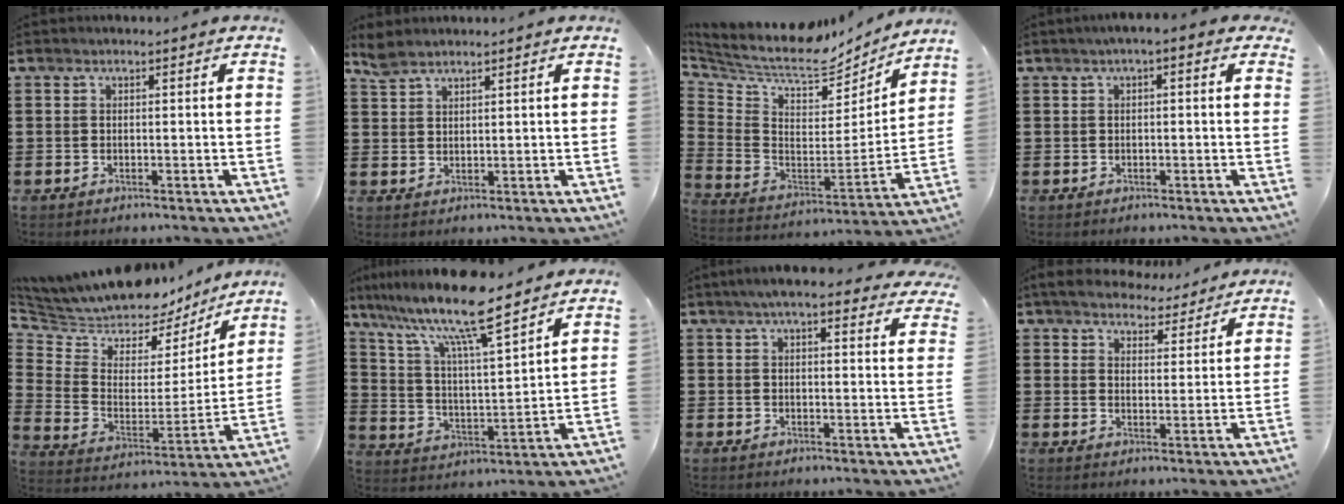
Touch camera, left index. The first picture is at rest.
{"total": 2.6, "force": [2.3, 0.8, 0.9], "torque": [-0.023, 0.002, 0.046]}
{"total": 7.2, "force": [6.2, 2.2, 2.8], "torque": [-0.090, -0.054, 0.103]}
{"total": 1.7, "force": [-0.3, 0.7, 1.5], "torque": [-0.029, 0.005, -0.009]}
{"total": 8.6, "force": [8.4, 1.9, 0.5], "torque": [-0.063, -0.064, 0.144]}
{"total": 12.5, "force": [10.1, 0.9, 7.4], "torque": [-0.173, -0.051, 0.171]}
{"total": 5.8, "force": [4.8, 1.1, 3.0], "torque": [-0.063, -0.004, 0.086]}
{"total": 5.2, "force": [5.0, 1.1, 0.9], "torque": [-0.039, -0.021, 0.091]}